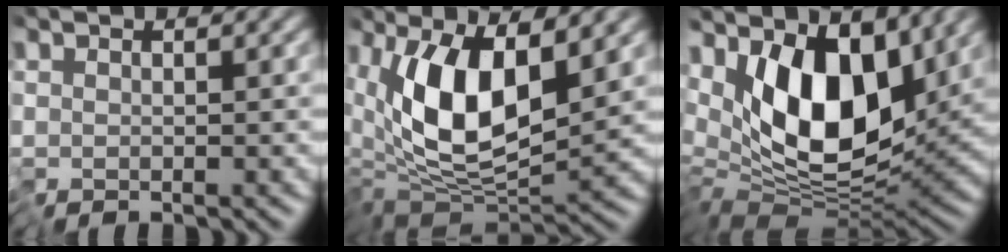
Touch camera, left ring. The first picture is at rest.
{"total": 8.4, "force": [2.3, 3.6, 7.2], "torque": [-0.140, -0.009, 0.041]}
{"total": 10.4, "force": [2.6, 5.1, 8.7], "torque": [-0.142, -0.004, 0.037]}